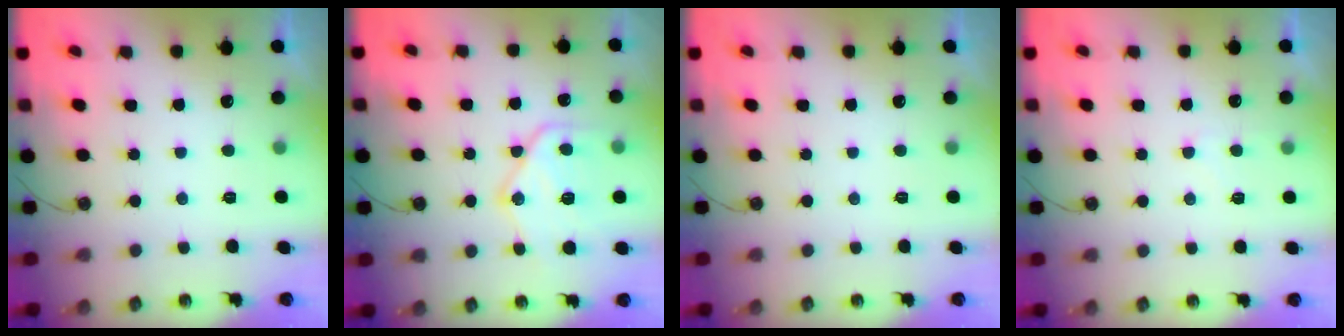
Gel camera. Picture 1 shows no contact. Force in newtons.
{"total": 17.2, "press": 17.1, "slide": 1.8}
{"total": 0.0}
{"total": 5.2, "press": 5.1, "slide": 0.7}